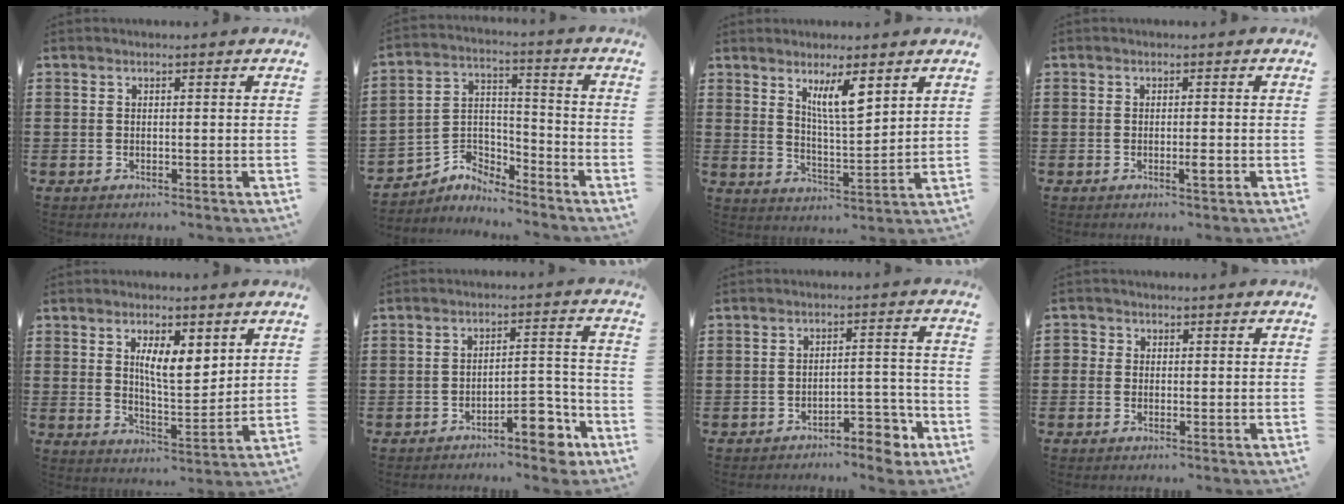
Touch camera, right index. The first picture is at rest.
{"total": 4.2, "force": [-3.6, 2.0, 0.8], "torque": [-0.041, -0.009, -0.080]}
{"total": 7.2, "force": [4.1, 1.9, 5.6], "torque": [-0.111, -0.002, 0.068]}
{"total": 1.7, "force": [-0.7, 0.3, 1.5], "torque": [-0.028, -0.001, -0.013]}
{"total": 6.5, "force": [3.0, 2.2, 5.3], "torque": [-0.095, -0.008, 0.048]}
{"total": 6.9, "force": [-4.9, 1.9, 4.5], "torque": [-0.061, 0.008, -0.087]}
{"total": 5.1, "force": [-4.1, 1.6, 2.7], "torque": [-0.043, 0.013, -0.076]}
{"total": 1.0, "force": [-0.3, 0.9, 0.1], "torque": [-0.004, 0.004, -0.007]}